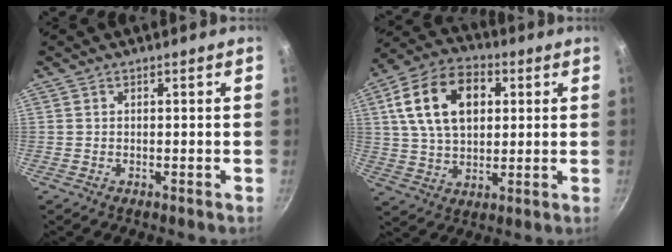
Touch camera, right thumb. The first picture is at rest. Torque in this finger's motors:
{"motor_torque": [0.12, 0.76, 0.54, 0.44, 0.24]}